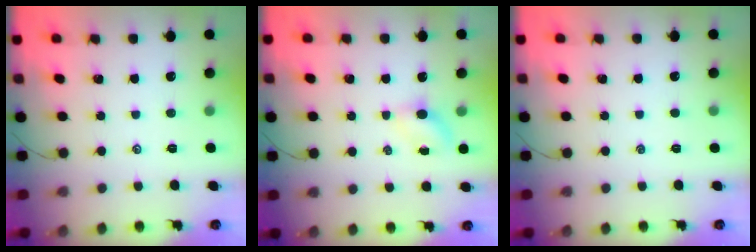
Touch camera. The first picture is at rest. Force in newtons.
{"total": 3.8, "press": 3.6, "slide": 1.3}
{"total": 0.0}